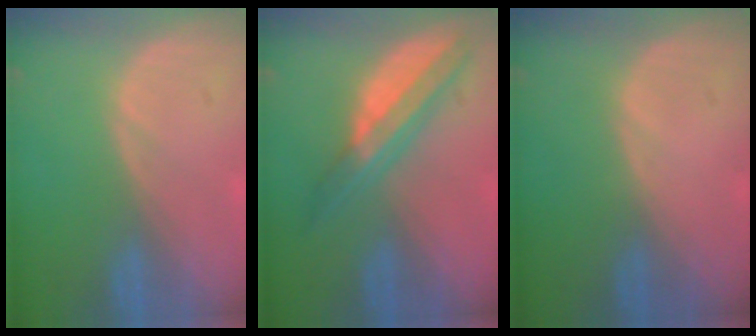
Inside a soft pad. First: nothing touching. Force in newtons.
{"total": 7.2, "press": 6.2, "slide": 3.6}
{"total": 0.0}